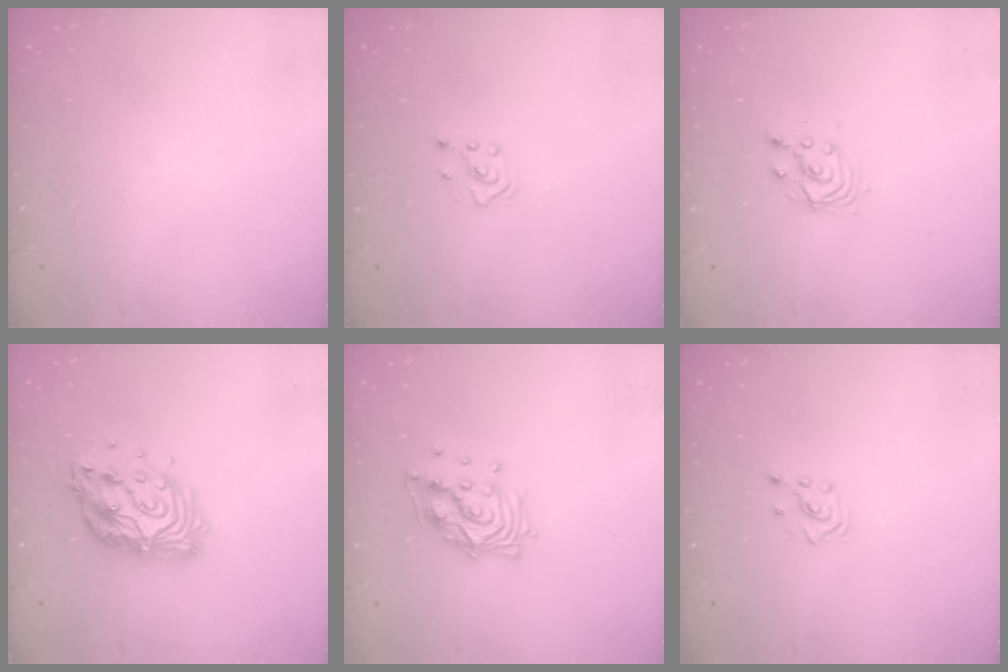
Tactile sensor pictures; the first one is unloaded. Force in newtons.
{"total": 2.4, "press": 2.2, "slide": 0.8}
{"total": 3.6, "press": 3.6, "slide": 0.3}
{"total": 16.8, "press": 16.7, "slide": 1.5}
{"total": 13.1, "press": 13.0, "slide": 1.2}
{"total": 2.5, "press": 2.4, "slide": 0.8}